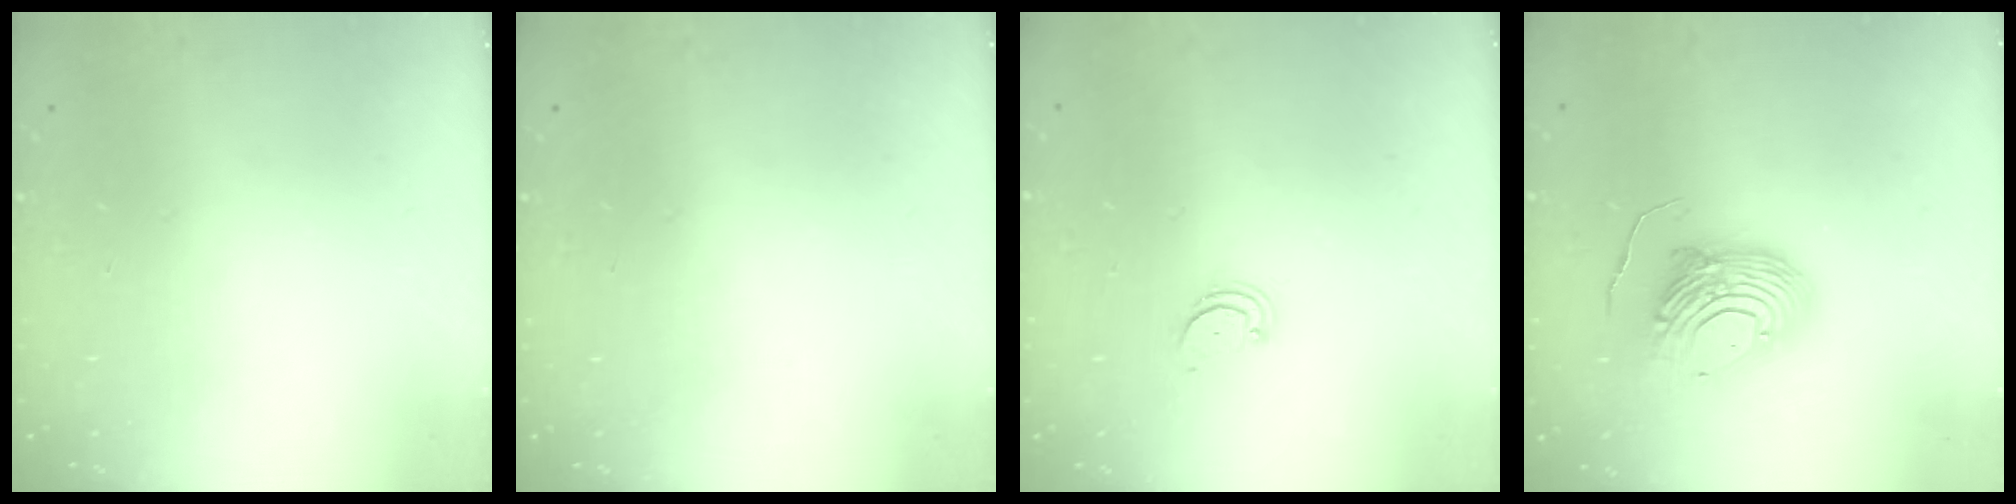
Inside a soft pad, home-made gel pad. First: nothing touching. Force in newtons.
{"total": 0.0}
{"total": 2.4, "press": 2.3, "slide": 0.5}
{"total": 12.2, "press": 12.1, "slide": 0.9}